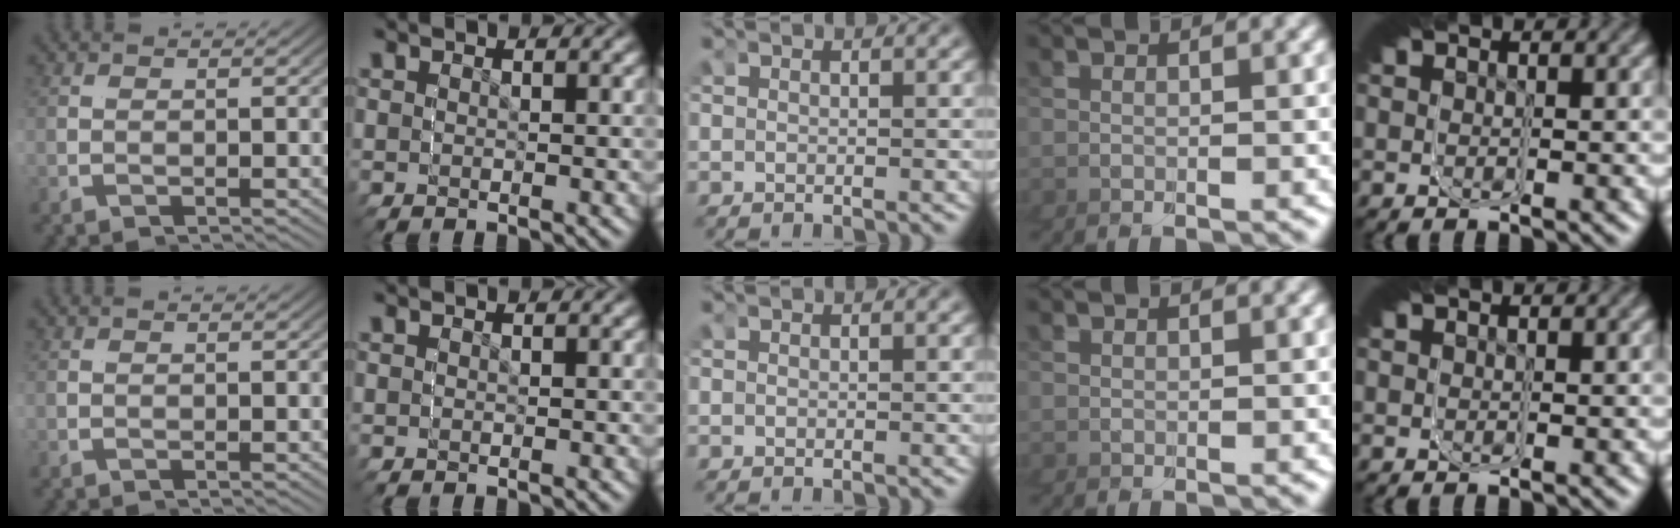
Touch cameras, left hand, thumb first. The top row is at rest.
{"ring": {"total": 0.5, "force": [0.2, 0.5, 0.2], "torque": [-0.002, 0.001, 0.002]}}